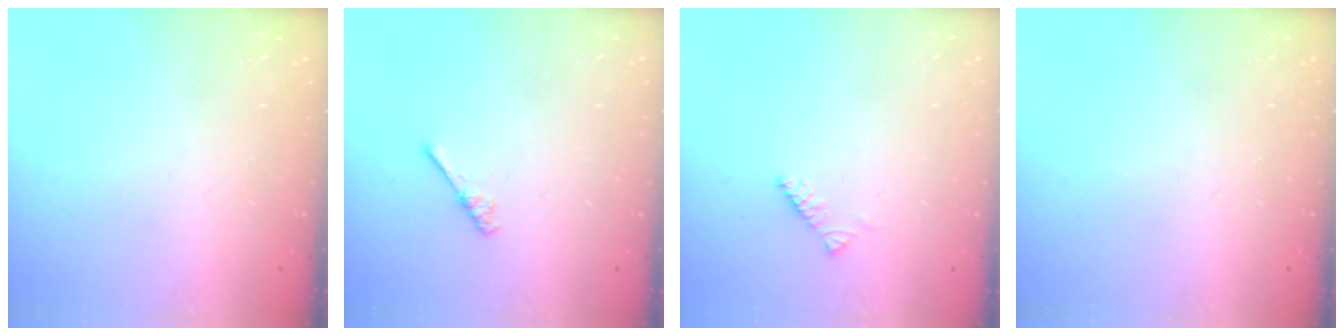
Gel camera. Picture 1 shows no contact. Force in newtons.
{"total": 2.6, "press": 2.6, "slide": 0.3}
{"total": 2.9, "press": 2.9, "slide": 0.5}
{"total": 0.0}